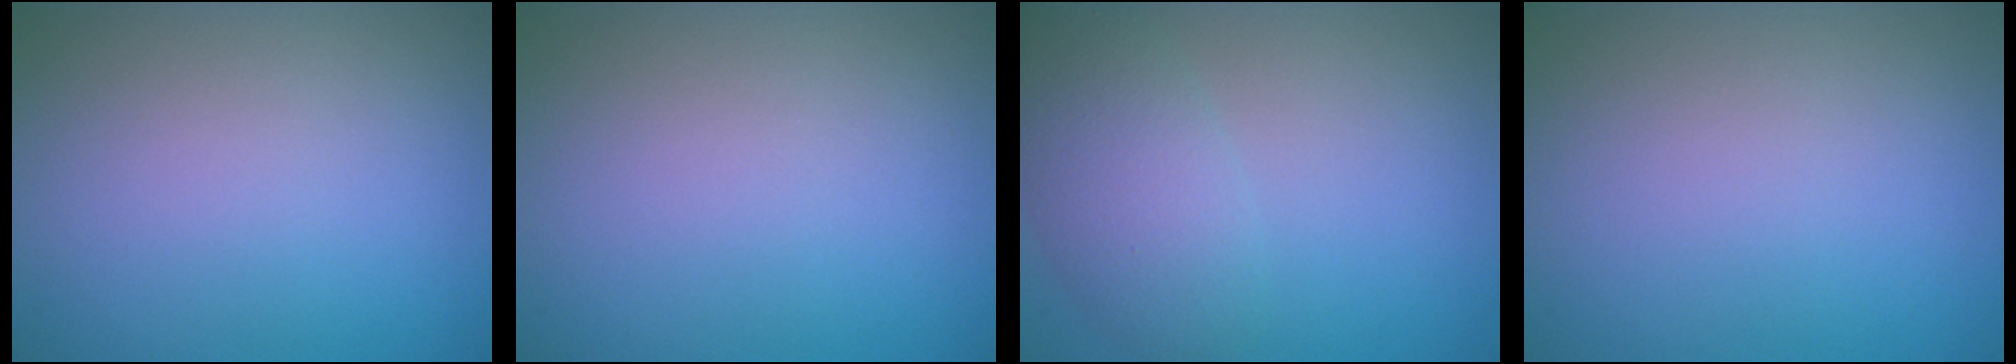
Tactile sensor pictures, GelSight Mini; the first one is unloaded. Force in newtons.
{"total": 0.0}
{"total": 3.0, "press": 3.0, "slide": 0.3}
{"total": 0.0}